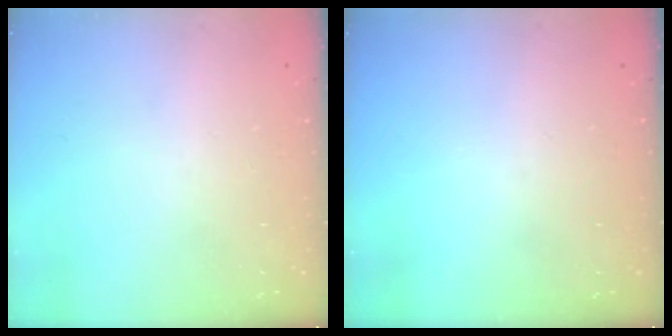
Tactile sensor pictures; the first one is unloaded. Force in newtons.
{"total": 0.0}